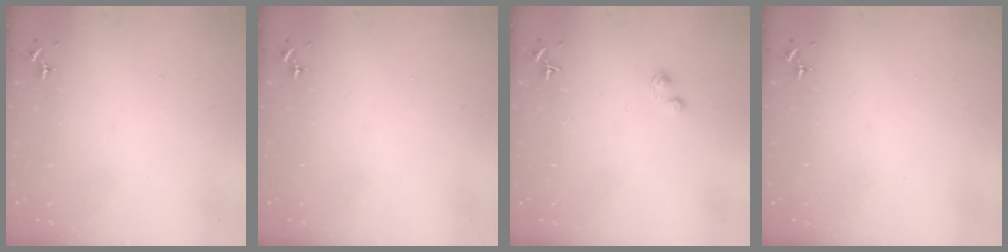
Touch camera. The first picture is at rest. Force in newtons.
{"total": 0.0}
{"total": 1.6, "press": 1.5, "slide": 0.3}
{"total": 0.0}